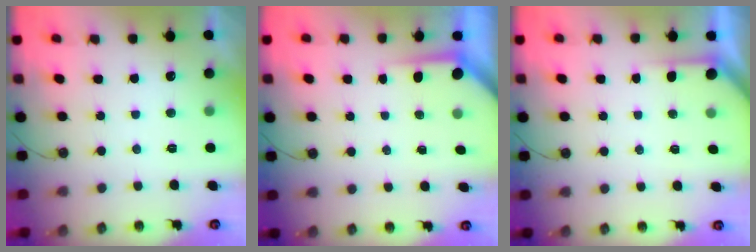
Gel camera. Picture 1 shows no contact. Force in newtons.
{"total": 3.8, "press": 3.7, "slide": 0.4}
{"total": 2.2, "press": 2.2, "slide": 0.3}